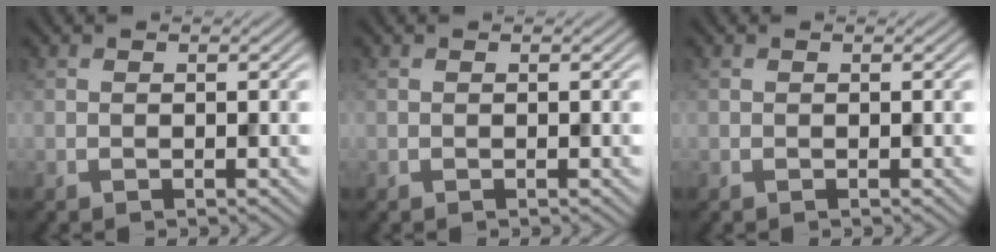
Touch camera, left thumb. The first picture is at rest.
{"total": 0.0}
{"total": 0.0}